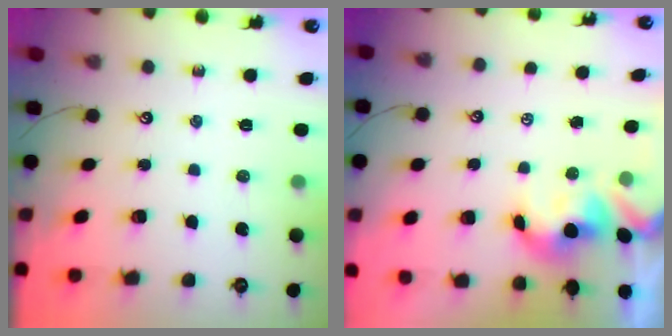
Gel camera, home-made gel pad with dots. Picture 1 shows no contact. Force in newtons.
{"total": 2.1, "press": 2.0, "slide": 0.7}